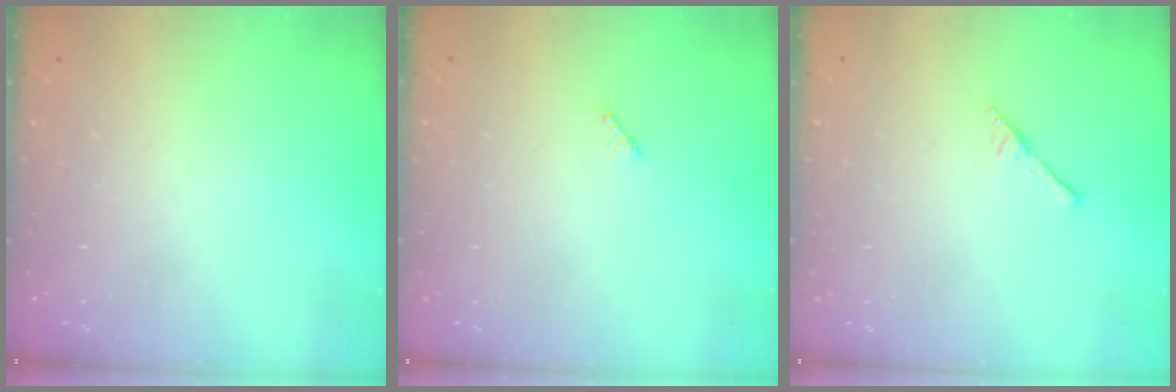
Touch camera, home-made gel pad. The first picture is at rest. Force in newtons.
{"total": 2.9, "press": 2.9, "slide": 0.4}
{"total": 2.9, "press": 2.9, "slide": 0.2}